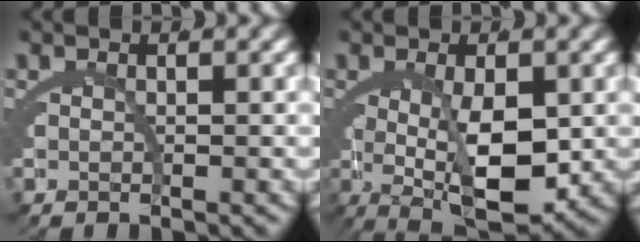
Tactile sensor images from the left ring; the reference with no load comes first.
{"total": 8.0, "force": [-1.8, 2.9, 7.2], "torque": [-0.113, -0.036, -0.007]}